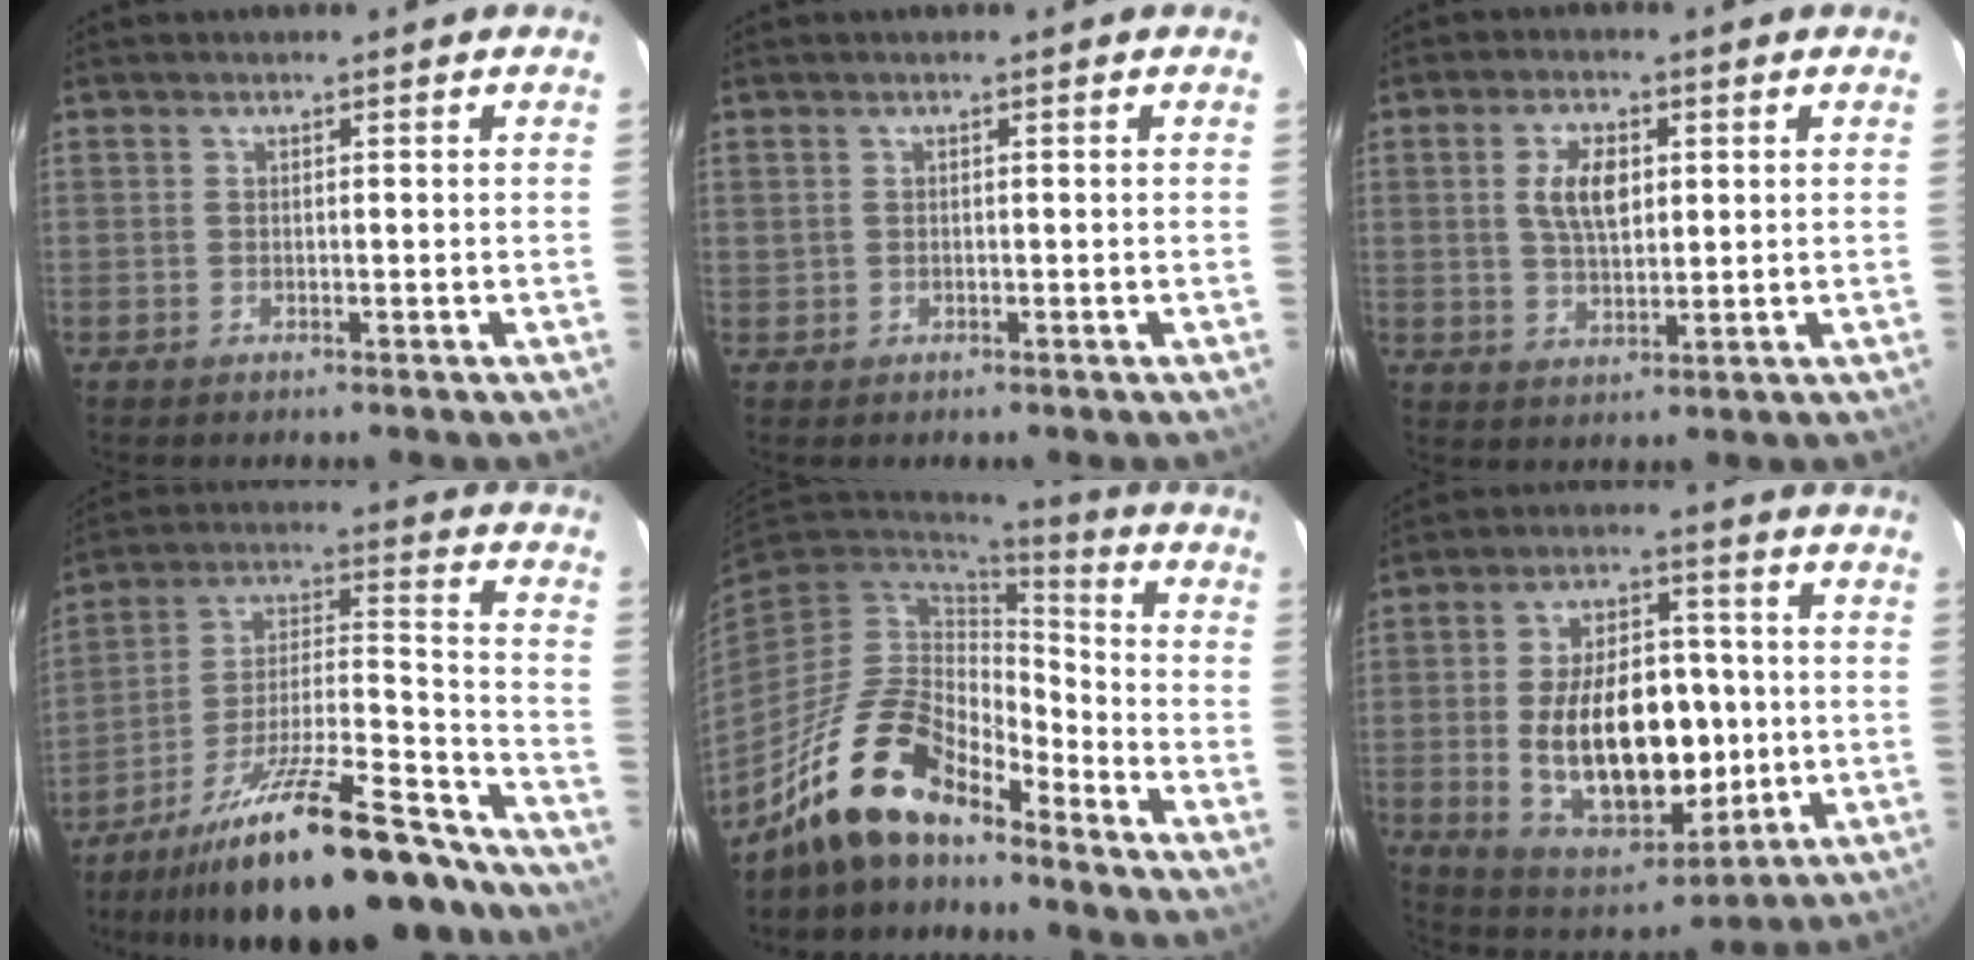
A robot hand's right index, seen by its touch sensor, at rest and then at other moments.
{"total": 0.6, "force": [0.3, 0.5, 0.2], "torque": [-0.004, 0.003, 0.006]}
{"total": 6.6, "force": [1.5, 3.3, 5.5], "torque": [-0.103, 0.006, 0.032]}
{"total": 25.6, "force": [-20.4, 5.5, 14.5], "torque": [-0.224, -0.006, -0.302]}
{"total": 15.3, "force": [-12.1, 5.5, 7.5], "torque": [-0.160, 0.006, -0.229]}
{"total": 20.3, "force": [-1.9, 11.6, 16.5], "torque": [-0.301, 0.010, -0.004]}